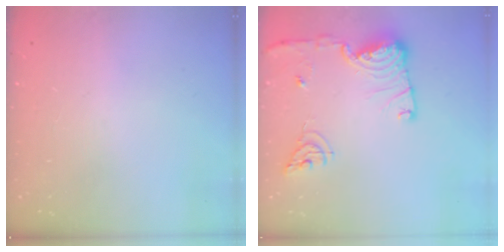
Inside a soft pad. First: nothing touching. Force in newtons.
{"total": 14.9, "press": 14.8, "slide": 1.6}